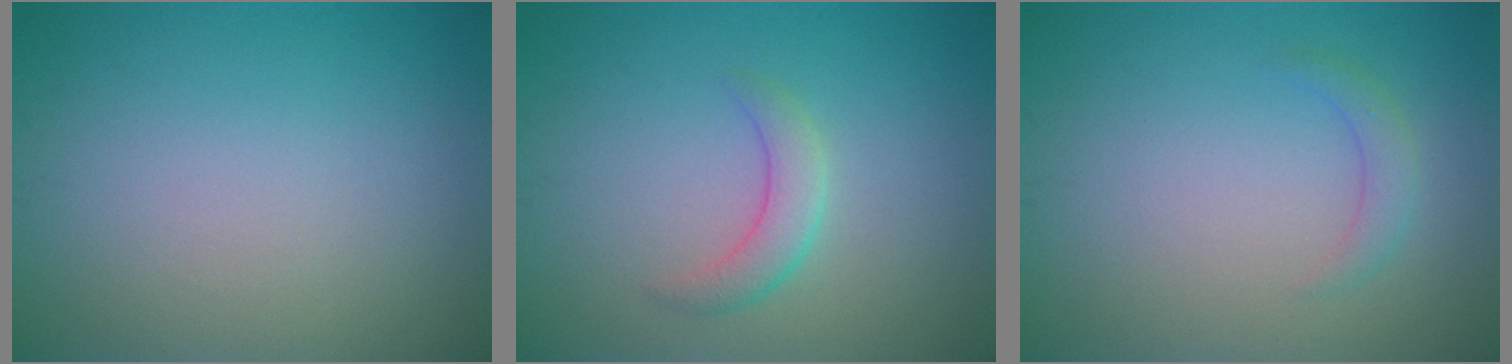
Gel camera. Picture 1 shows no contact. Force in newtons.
{"total": 2.3, "press": 2.3, "slide": 0.0}
{"total": 1.4, "press": 1.4, "slide": 0.0}